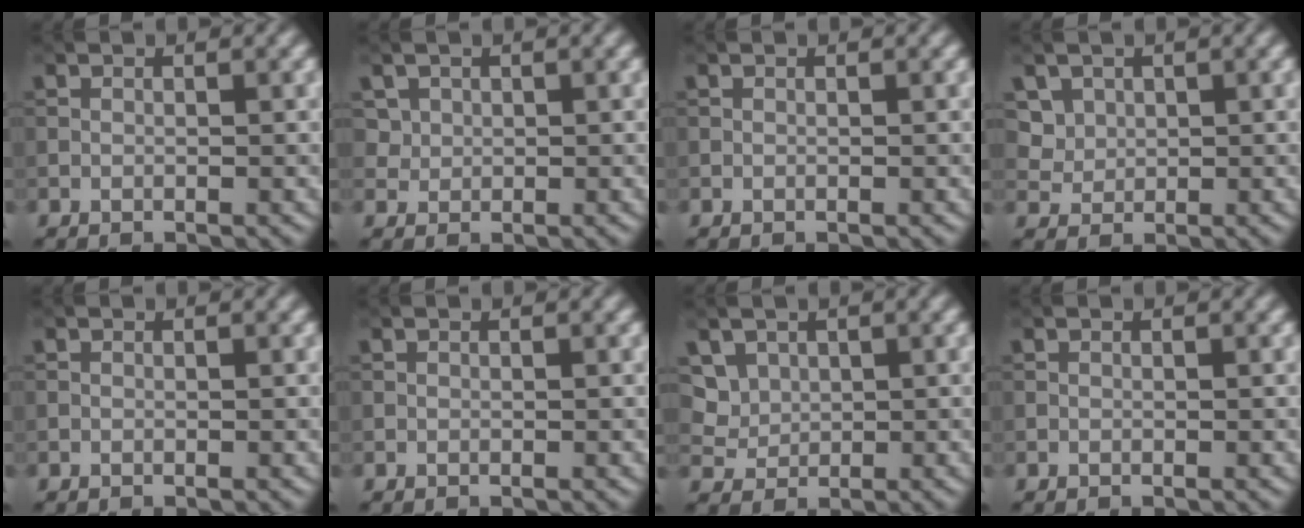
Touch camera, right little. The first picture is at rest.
{"total": 1.6, "force": [0.7, 1.3, 0.4], "torque": [-0.009, -0.010, 0.026]}
{"total": 0.0}
{"total": 2.7, "force": [1.4, 2.1, 1.0], "torque": [-0.032, -0.006, 0.047]}
{"total": 0.0}
{"total": 0.0}
{"total": 3.1, "force": [1.6, 2.3, 1.2], "torque": [-0.039, -0.003, 0.050]}
{"total": 0.0}